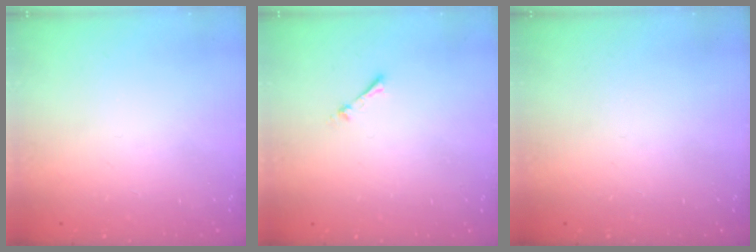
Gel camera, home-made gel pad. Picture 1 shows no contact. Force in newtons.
{"total": 1.7, "press": 1.7, "slide": 0.2}
{"total": 0.0}